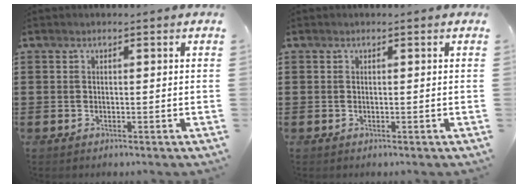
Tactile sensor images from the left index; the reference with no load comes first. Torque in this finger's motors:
{"motor_torque": [0.51, 0.53, -0.04, 0.01]}